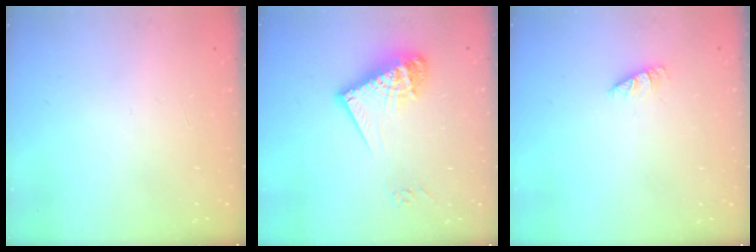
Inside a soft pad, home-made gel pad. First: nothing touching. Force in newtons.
{"total": 15.1, "press": 15.1, "slide": 1.3}
{"total": 1.0, "press": 1.0, "slide": 0.1}